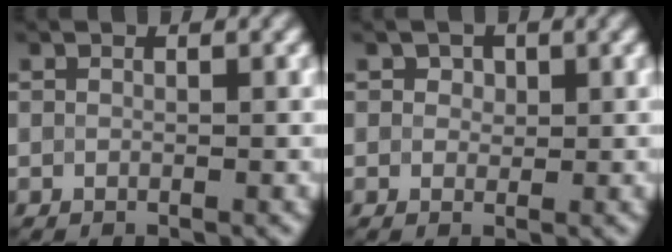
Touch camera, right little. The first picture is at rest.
{"total": 1.3, "force": [0.7, 1.0, 0.6], "torque": [-0.008, 0.004, 0.004]}